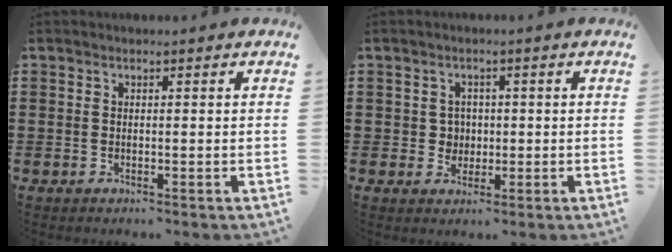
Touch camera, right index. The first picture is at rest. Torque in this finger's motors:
{"motor_torque": [0.17, 0.29, 0.01, 0.00]}